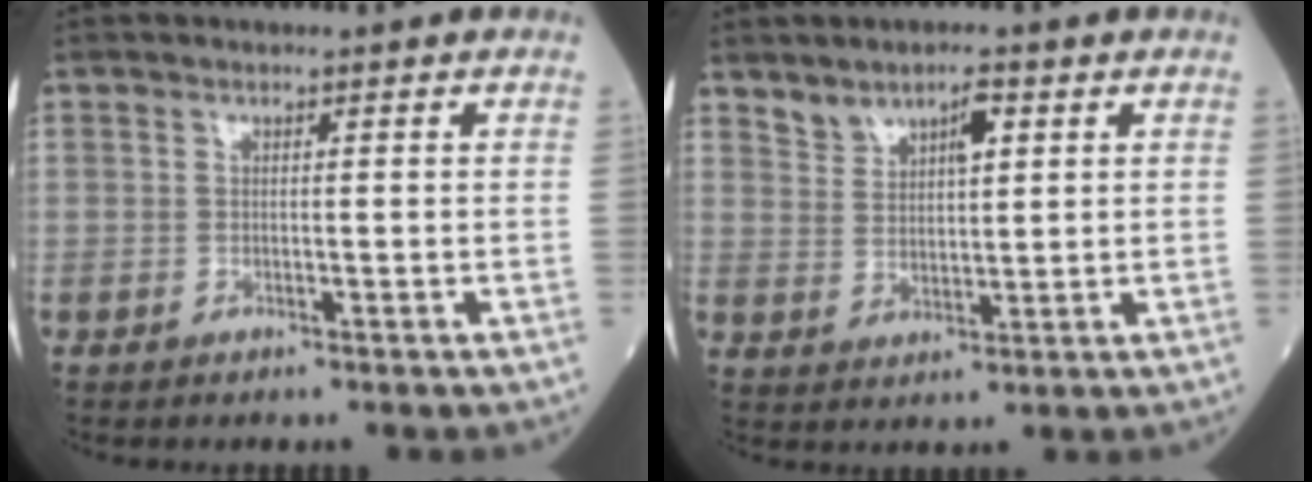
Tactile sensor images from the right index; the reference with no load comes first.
{"total": 4.9, "force": [3.2, 1.8, 3.2], "torque": [-0.061, 0.008, 0.061]}